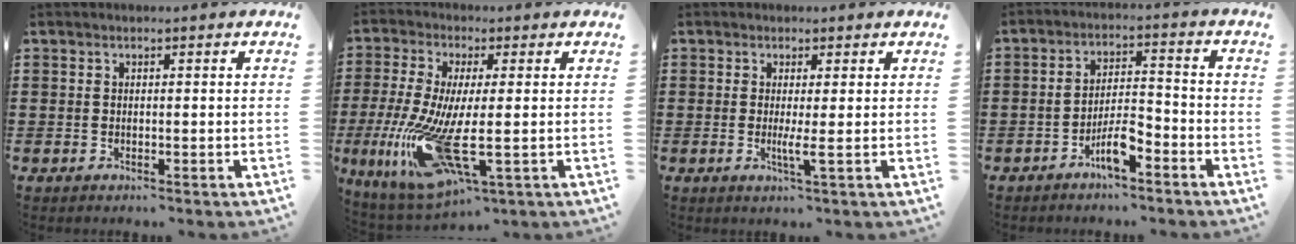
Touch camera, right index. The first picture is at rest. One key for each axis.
{"total": 14.7, "fx": -3.7, "fy": 4.2, "fz": 13.6, "tx": -0.283, "ty": -0.027, "tz": -0.060}
{"total": 2.5, "fx": -0.2, "fy": -0.2, "fz": 2.4, "tx": -0.044, "ty": -0.008, "tz": -0.005}
{"total": 5.4, "fx": -3.5, "fy": 1.4, "fz": 3.7, "tx": -0.075, "ty": 0.007, "tz": -0.068}